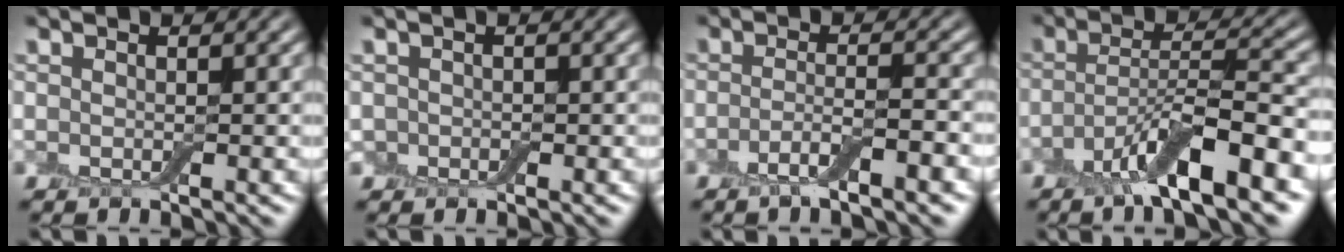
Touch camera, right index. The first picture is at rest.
{"total": 0.8, "force": [-0.2, 0.7, 0.2], "torque": [-0.001, -0.003, -0.008]}
{"total": 3.4, "force": [-1.8, 0.6, 2.9], "torque": [-0.052, 0.004, -0.040]}
{"total": 7.7, "force": [-4.1, 1.4, 6.3], "torque": [-0.110, 0.006, -0.079]}